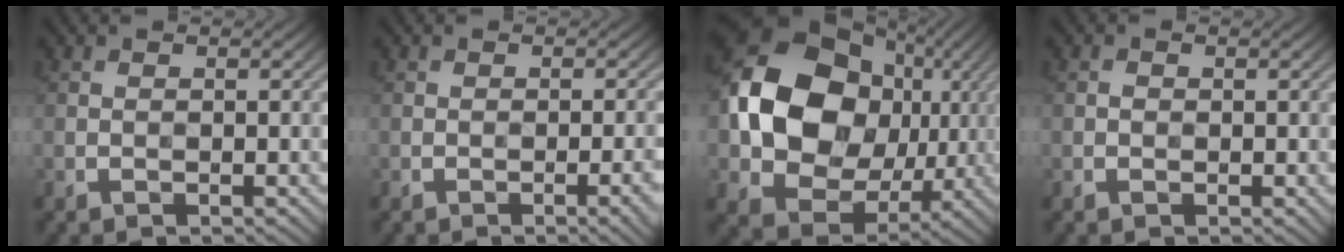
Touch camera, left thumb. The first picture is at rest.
{"total": 2.9, "force": [-1.1, 0.6, 2.6], "torque": [-0.036, 0.002, -0.017]}
{"total": 16.5, "force": [1.9, 13.3, 9.6], "torque": [-0.201, 0.000, 0.029]}
{"total": 0.7, "force": [-0.1, 0.6, 0.4], "torque": [-0.004, -0.004, -0.003]}